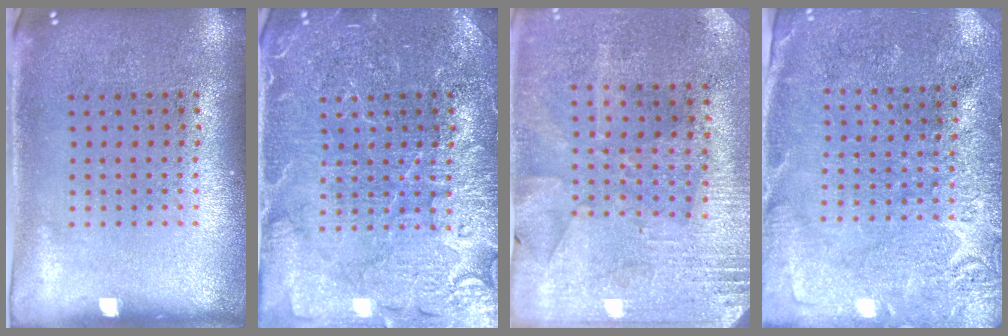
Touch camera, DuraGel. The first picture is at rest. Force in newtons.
{"total": 4.2, "press": 4.1, "slide": 0.7}
{"total": 2.8, "press": 2.5, "slide": 1.1}
{"total": 2.8, "press": 2.8, "slide": 0.3}